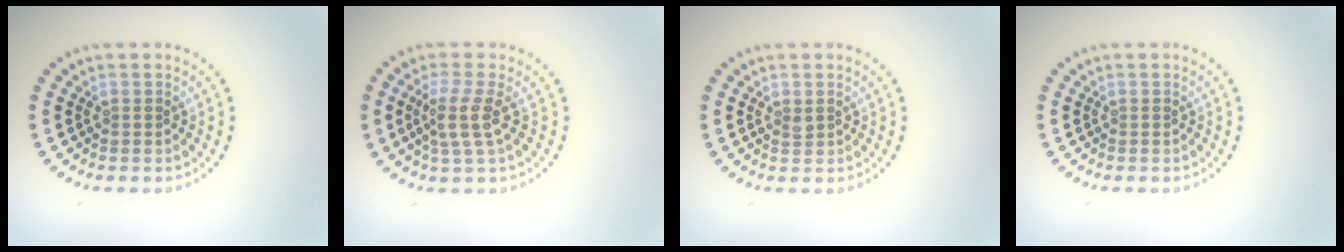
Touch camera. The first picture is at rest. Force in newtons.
{"total": 2.9, "press": 2.3, "slide": 1.8}
{"total": 0.6, "press": 0.5, "slide": 0.3}
{"total": 0.0}